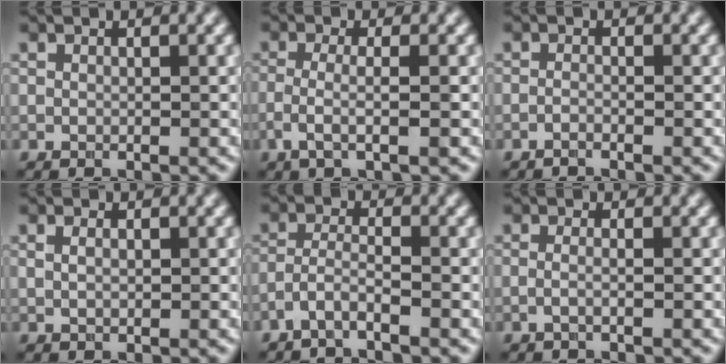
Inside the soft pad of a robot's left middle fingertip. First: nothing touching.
{"total": 2.7, "force": [-0.8, 0.6, 2.5], "torque": [-0.048, -0.002, -0.022]}
{"total": 0.8, "force": [-0.6, 0.1, 0.5], "torque": [-0.008, -0.002, -0.014]}
{"total": 1.4, "force": [0.4, 0.8, 1.0], "torque": [-0.017, -0.003, 0.015]}
{"total": 2.2, "force": [-1.7, 0.4, 1.4], "torque": [-0.031, 0.004, -0.043]}
{"total": 1.0, "force": [-0.2, 0.3, 1.0], "torque": [-0.021, -0.008, -0.011]}